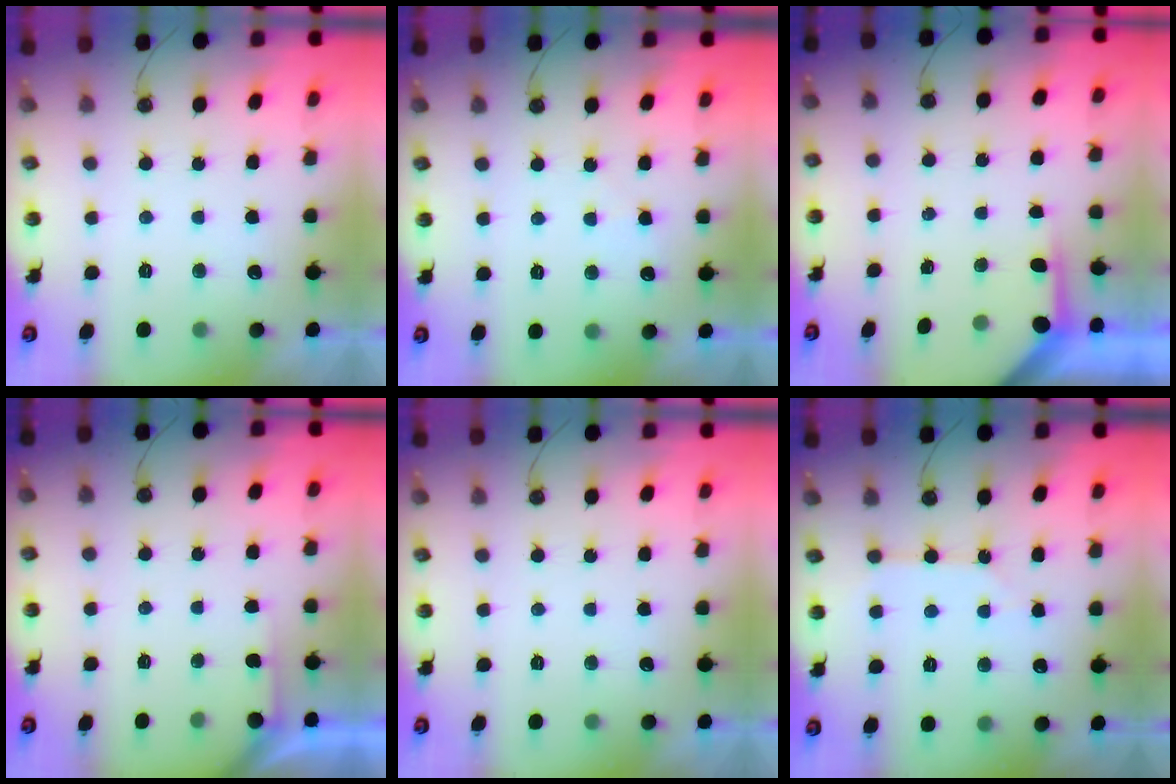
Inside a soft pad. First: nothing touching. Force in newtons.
{"total": 3.2, "press": 3.1, "slide": 0.5}
{"total": 4.2, "press": 4.2, "slide": 0.5}
{"total": 1.5, "press": 1.5, "slide": 0.2}
{"total": 0.0}
{"total": 2.1, "press": 2.1, "slide": 0.3}